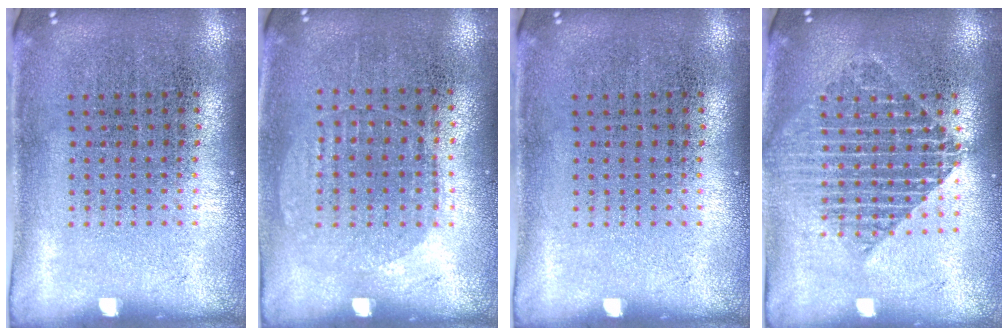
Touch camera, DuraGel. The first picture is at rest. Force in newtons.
{"total": 0.6, "press": 0.5, "slide": 0.3}
{"total": 0.0}
{"total": 1.9, "press": 1.5, "slide": 1.1}